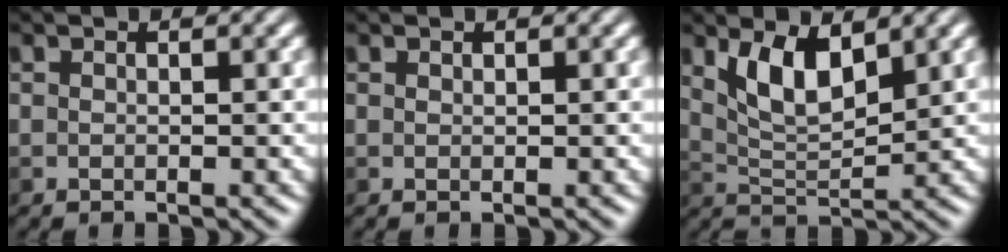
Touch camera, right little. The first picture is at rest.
{"total": 0.0}
{"total": 4.3, "force": [2.1, 1.6, 3.4], "torque": [-0.069, -0.004, 0.042]}